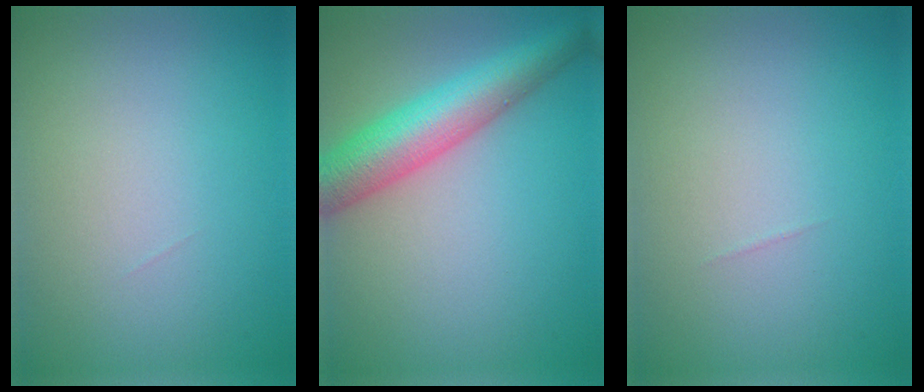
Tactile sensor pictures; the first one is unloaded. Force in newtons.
{"total": 7.1, "press": 7.1, "slide": 0.2}
{"total": 0.0}